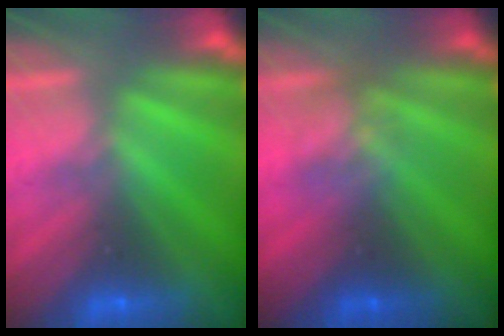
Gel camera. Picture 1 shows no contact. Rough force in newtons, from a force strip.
{"total": 2.4}